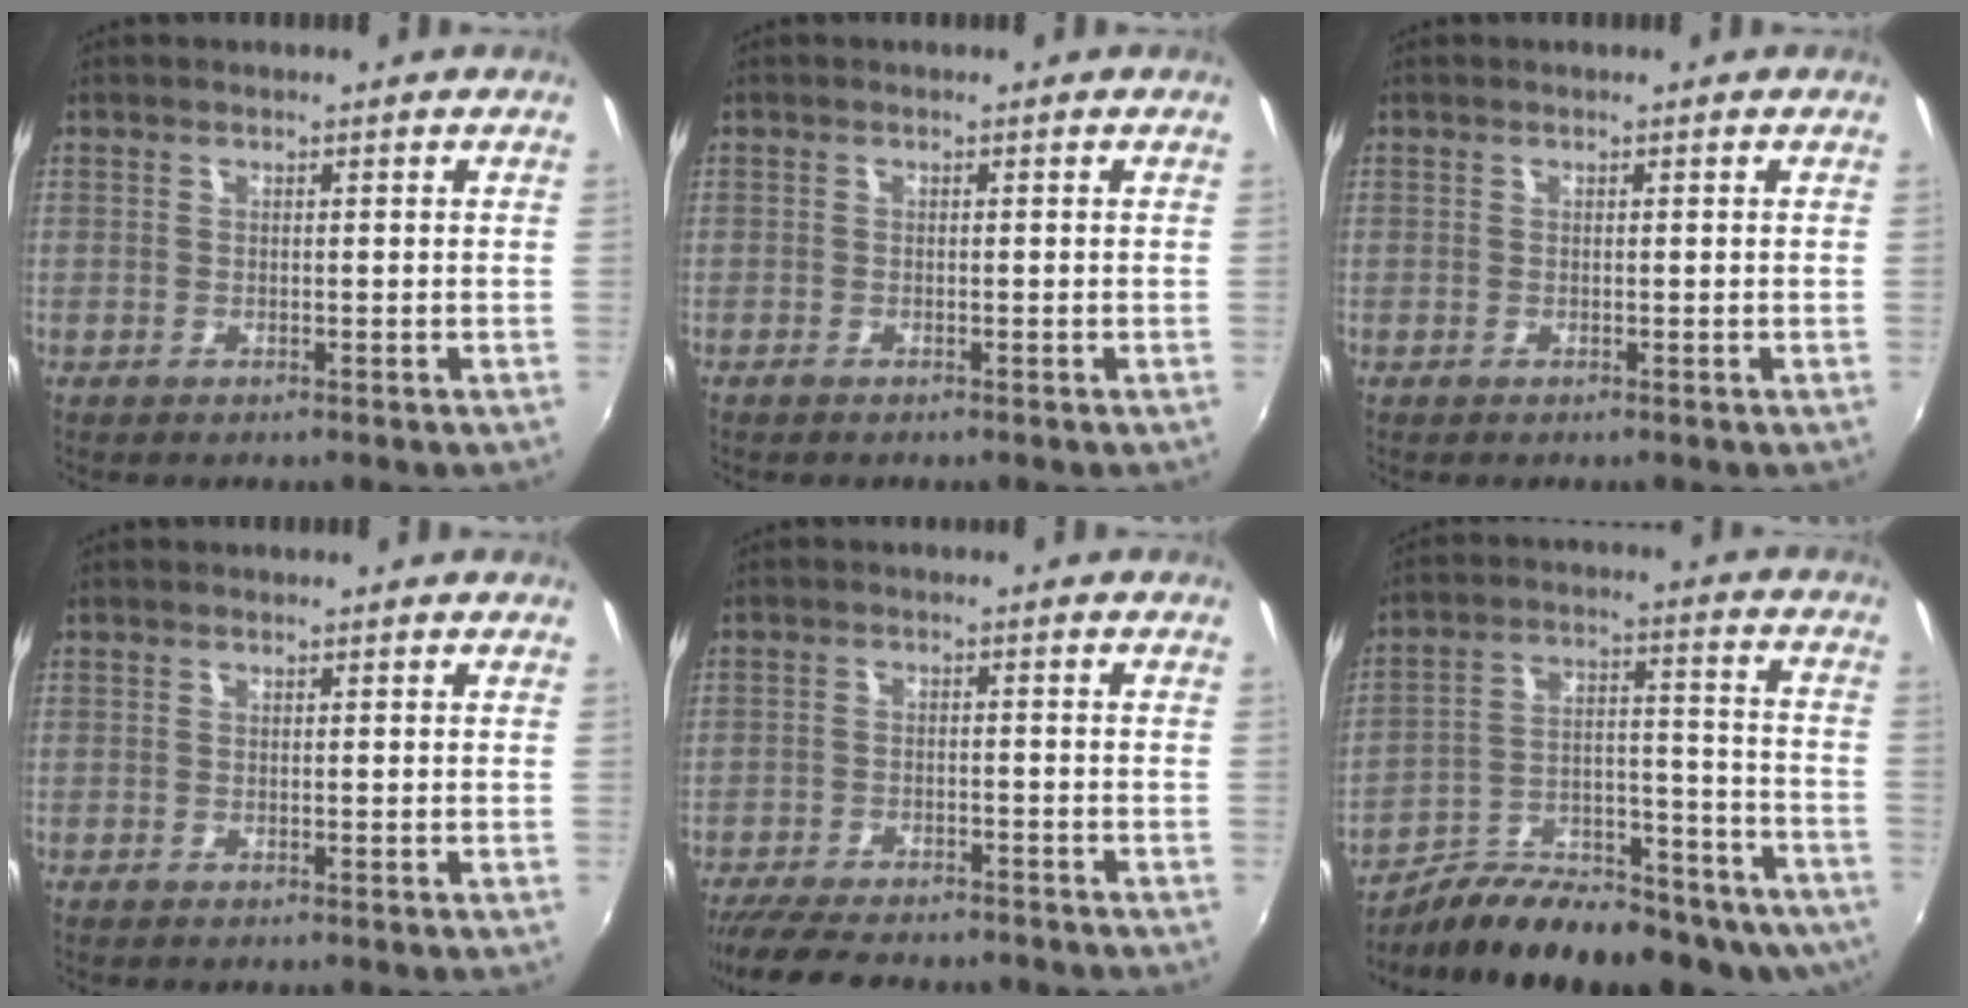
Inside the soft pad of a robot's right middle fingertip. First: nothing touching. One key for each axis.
{"total": 0.7, "fx": -0.6, "fy": 0.1, "fz": 0.2, "tx": -0.005, "ty": -0.004, "tz": -0.014}
{"total": 0.0}
{"total": 0.0}
{"total": 13.4, "fx": -11.6, "fy": 3.4, "fz": 6.0, "tx": -0.131, "ty": -0.029, "tz": -0.176}
{"total": 22.9, "fx": -17.1, "fy": 8.3, "fz": 12.8, "tx": -0.190, "ty": -0.003, "tz": -0.242}